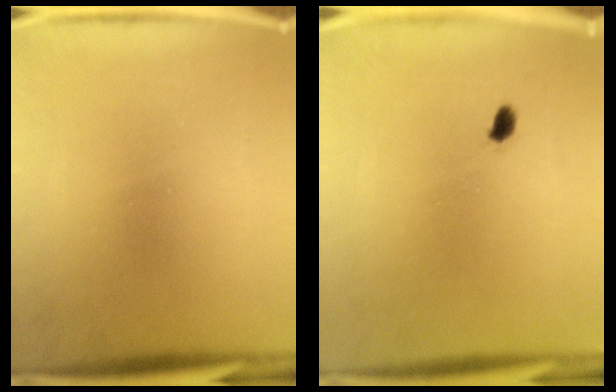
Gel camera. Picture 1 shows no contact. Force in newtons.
{"total": 1.4}